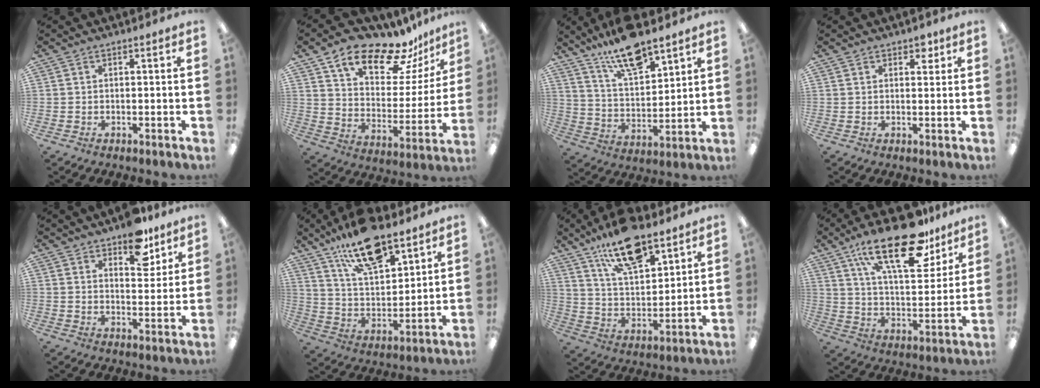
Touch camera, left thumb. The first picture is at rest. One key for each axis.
{"total": 17.4, "fx": 13.9, "fy": 6.9, "fz": 8.0, "tx": -0.138, "ty": -0.096, "tz": 0.238}
{"total": 14.4, "fx": 11.4, "fy": 4.5, "fz": 7.5, "tx": -0.136, "ty": -0.059, "tz": 0.200}
{"total": 3.2, "fx": 2.2, "fy": 1.9, "fz": 1.4, "tx": -0.007, "ty": -0.005, "tz": 0.035}
{"total": 9.9, "fx": 7.4, "fy": 4.6, "fz": 4.6, "tx": -0.041, "ty": -0.046, "tz": 0.126}
{"total": 18.3, "fx": 13.3, "fy": 7.1, "fz": 10.4, "tx": -0.187, "ty": -0.063, "tz": 0.230}
{"total": 17.8, "fx": 12.7, "fy": 6.9, "fz": 10.3, "tx": -0.182, "ty": -0.058, "tz": 0.219}
{"total": 24.8, "fx": 15.8, "fy": 10.0, "fz": 16.2, "tx": -0.258, "ty": -0.079, "tz": 0.265}